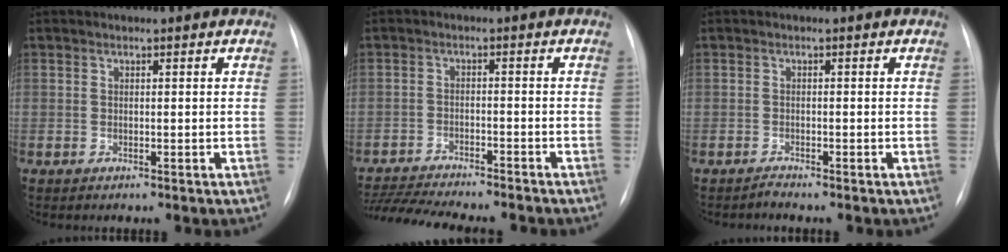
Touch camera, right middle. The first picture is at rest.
{"total": 15.4, "force": [-14.0, 1.6, 6.3], "torque": [-0.122, -0.014, -0.205]}
{"total": 0.8, "force": [-0.7, -0.2, -0.1], "torque": [0.000, -0.005, -0.011]}